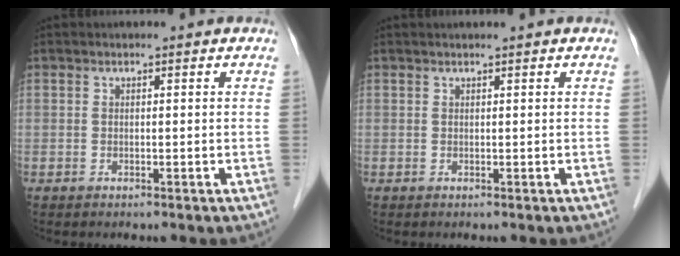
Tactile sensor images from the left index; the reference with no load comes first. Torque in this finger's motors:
{"motor_torque": [-0.15, -0.05, 0.03, 0.01]}